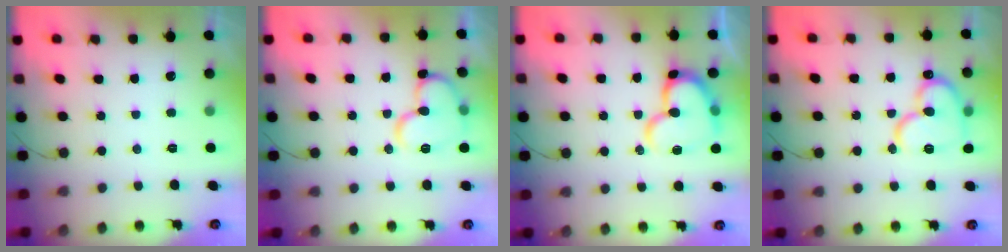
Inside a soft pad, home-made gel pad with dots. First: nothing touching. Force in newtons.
{"total": 13.0, "press": 12.8, "slide": 2.2}
{"total": 16.3, "press": 16.2, "slide": 1.6}
{"total": 15.6, "press": 15.5, "slide": 1.8}